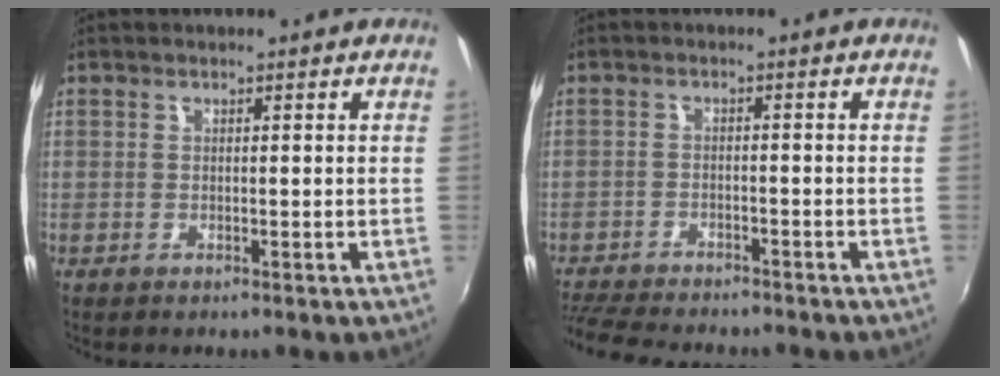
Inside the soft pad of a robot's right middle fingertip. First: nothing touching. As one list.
[{"total": 10.3, "force": [-9.4, 1.9, 3.9], "torque": [-0.103, -0.020, -0.154]}]